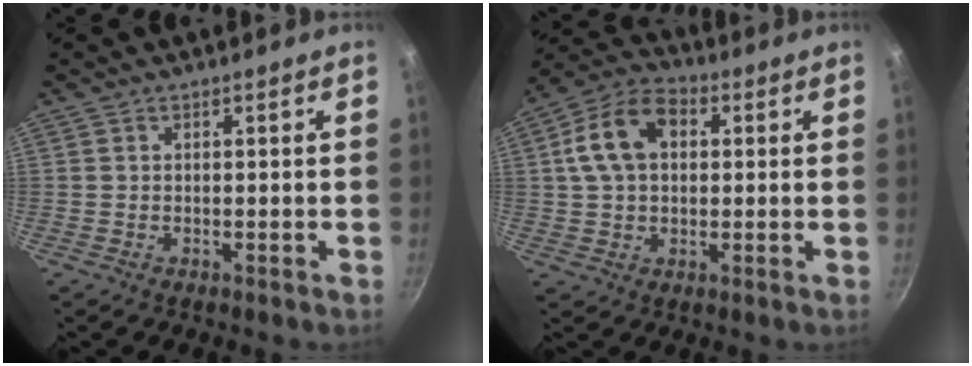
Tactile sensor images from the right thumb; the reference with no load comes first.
{"total": 12.2, "force": [2.5, 8.4, 8.6], "torque": [-0.135, 0.022, 0.029]}